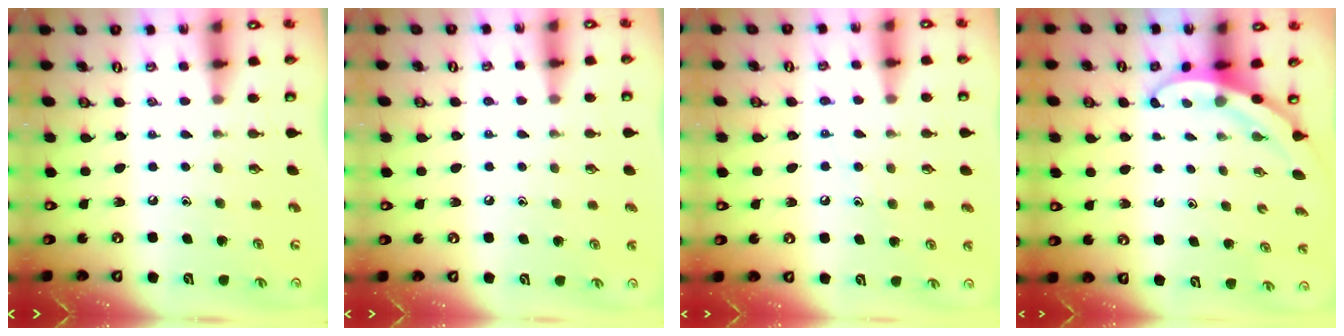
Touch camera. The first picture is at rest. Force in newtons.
{"total": 3.1, "press": 3.1, "slide": 0.3}
{"total": 7.1, "press": 7.1, "slide": 0.6}
{"total": 3.0, "press": 3.0, "slide": 0.1}